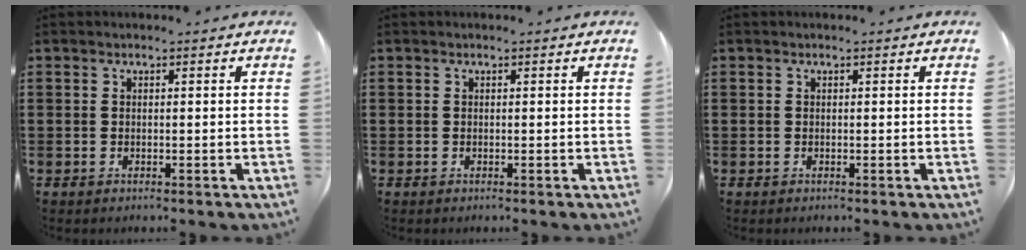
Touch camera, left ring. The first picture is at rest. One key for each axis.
{"total": 0.0}
{"total": 0.0}